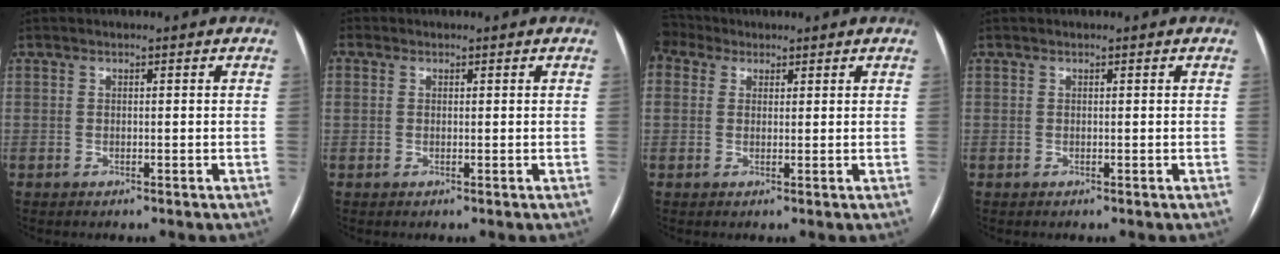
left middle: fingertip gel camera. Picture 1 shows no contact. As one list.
[{"total": 1.7, "force": [0.5, 1.5, 0.5], "torque": [-0.011, 0.008, 0.010]}, {"total": 5.7, "force": [4.0, 3.7, 1.6], "torque": [-0.051, 0.038, 0.087]}, {"total": 0.0}]